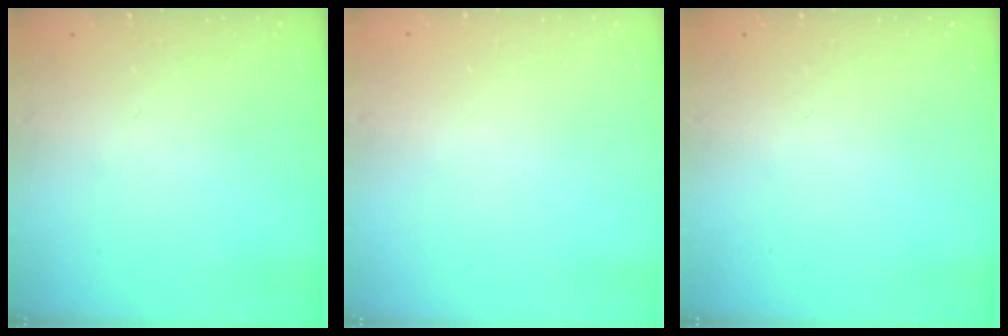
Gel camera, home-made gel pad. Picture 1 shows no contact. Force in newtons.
{"total": 0.8, "press": 0.8, "slide": 0.1}
{"total": 0.0}